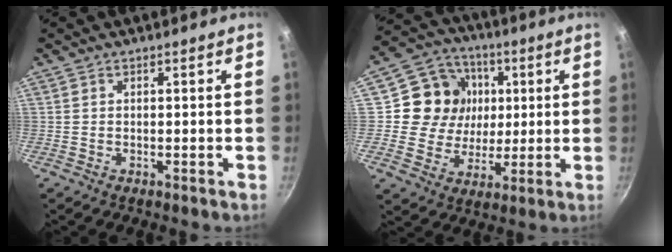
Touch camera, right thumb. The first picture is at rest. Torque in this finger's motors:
{"motor_torque": [1.40, 1.37, 0.43, 0.28, 0.00]}